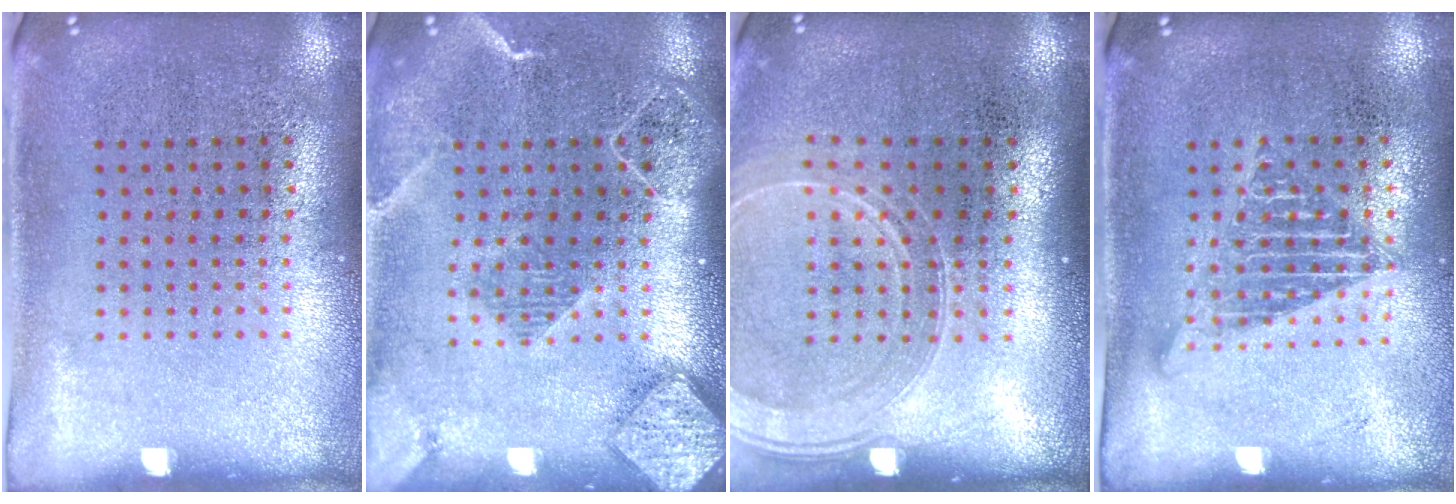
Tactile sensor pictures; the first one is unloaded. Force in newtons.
{"total": 2.3, "press": 2.0, "slide": 1.1}
{"total": 1.4, "press": 1.3, "slide": 0.5}
{"total": 1.3, "press": 1.2, "slide": 0.6}